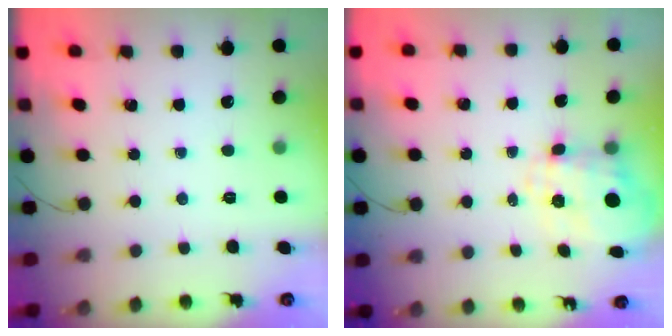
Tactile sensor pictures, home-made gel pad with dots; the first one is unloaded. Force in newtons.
{"total": 3.2, "press": 2.9, "slide": 1.4}